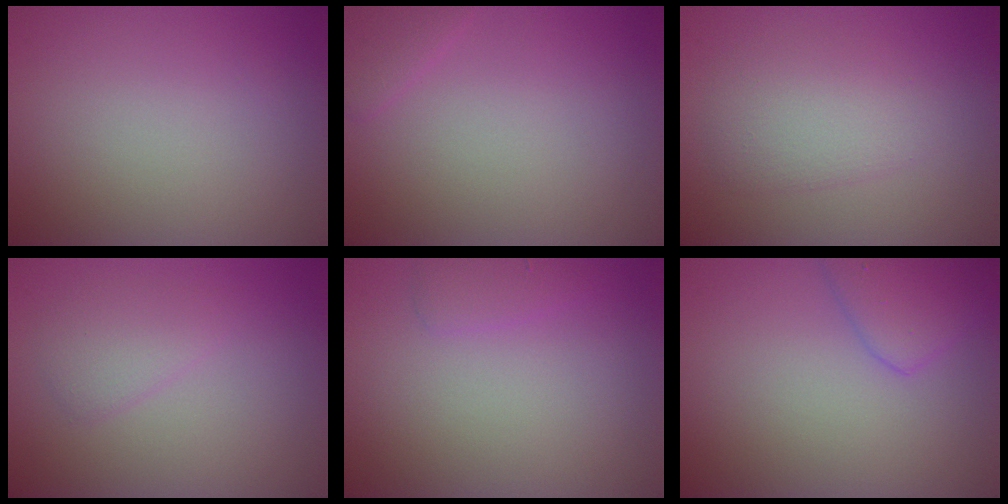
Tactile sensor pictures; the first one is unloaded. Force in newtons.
{"total": 1.2, "press": 1.2, "slide": 0.0}
{"total": 3.0, "press": 3.0, "slide": 0.1}
{"total": 1.7, "press": 1.7, "slide": 0.1}
{"total": 1.3, "press": 1.3, "slide": 0.1}
{"total": 3.1, "press": 3.1, "slide": 0.2}